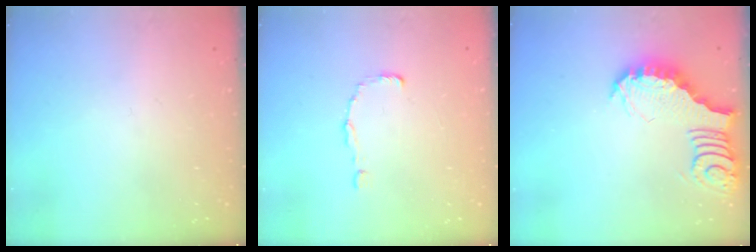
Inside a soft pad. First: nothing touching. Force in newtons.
{"total": 0.0}
{"total": 3.8, "press": 3.8, "slide": 0.4}